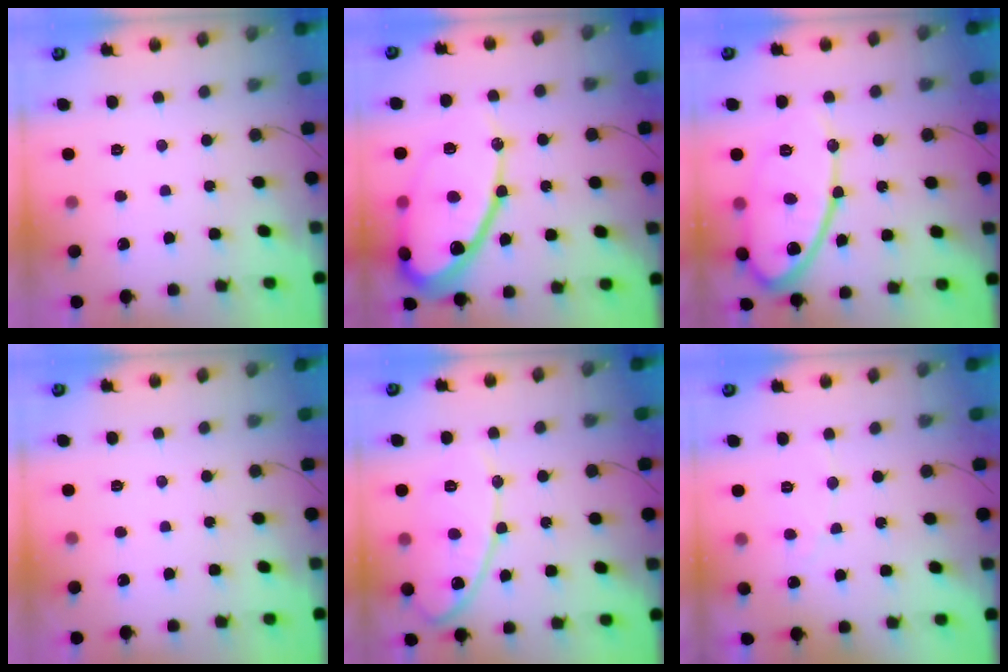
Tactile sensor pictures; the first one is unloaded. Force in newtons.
{"total": 22.9, "press": 22.8, "slide": 2.2}
{"total": 16.4, "press": 16.4, "slide": 1.1}
{"total": 0.0}
{"total": 13.9, "press": 13.8, "slide": 1.4}
{"total": 3.8, "press": 3.8, "slide": 0.3}